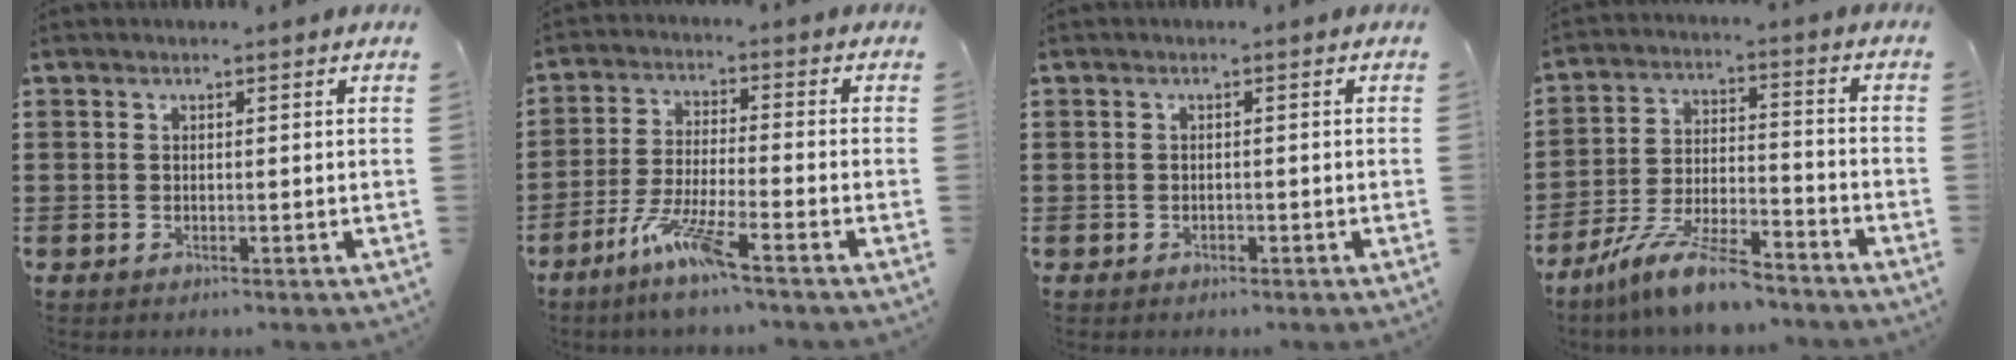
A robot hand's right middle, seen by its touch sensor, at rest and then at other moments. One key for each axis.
{"total": 7.4, "fx": -5.1, "fy": 0.4, "fz": 5.3, "tx": -0.108, "ty": -0.009, "tz": -0.096}
{"total": 1.1, "fx": -1.0, "fy": 0.5, "fz": 0.0, "tx": -0.004, "ty": 0.003, "tz": -0.022}
{"total": 10.8, "fx": -9.1, "fy": 1.6, "fz": 5.7, "tx": -0.109, "ty": 0.021, "tz": -0.176}